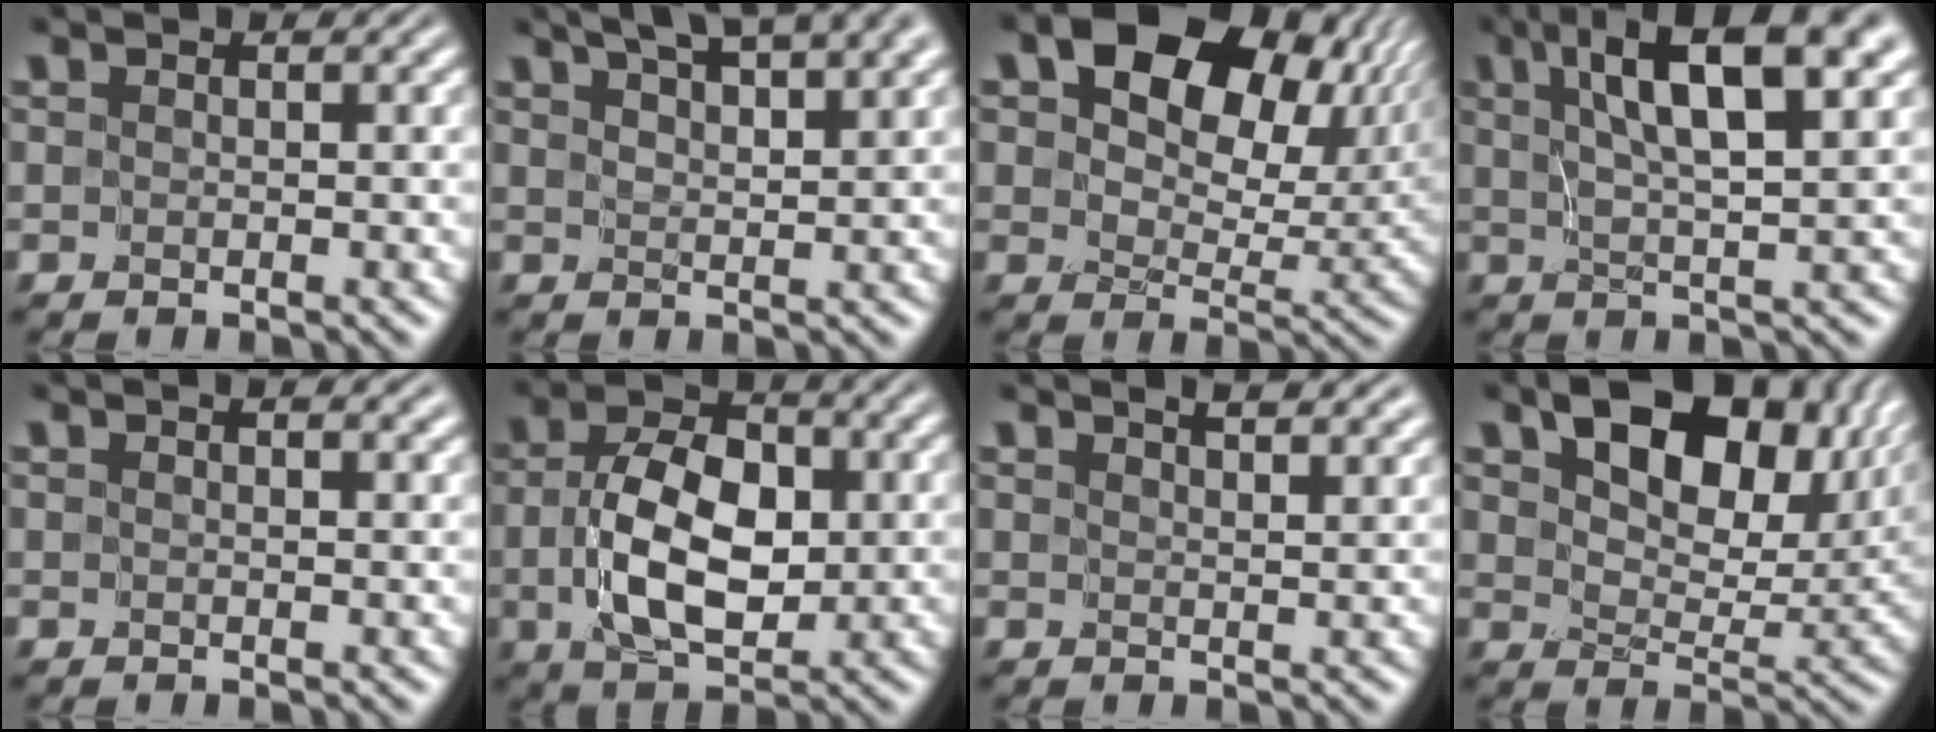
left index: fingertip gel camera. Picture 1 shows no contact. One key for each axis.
{"total": 7.2, "fx": 5.1, "fy": 2.0, "fz": 4.6, "tx": -0.053, "ty": 0.029, "tz": 0.053}
{"total": 13.9, "fx": 5.7, "fy": 8.6, "fz": 9.3, "tx": -0.130, "ty": 0.006, "tz": 0.096}
{"total": 9.4, "fx": 4.0, "fy": 2.6, "fz": 8.1, "tx": -0.120, "ty": 0.014, "tz": 0.062}
{"total": 2.2, "fx": 1.6, "fy": 0.8, "fz": 1.3, "tx": -0.001, "ty": 0.006, "tz": 0.006}
{"total": 7.2, "fx": -0.6, "fy": 4.4, "fz": 5.7, "tx": -0.113, "ty": 0.000, "tz": -0.011}
{"total": 4.4, "fx": 3.5, "fy": 1.3, "fz": 2.3, "tx": -0.011, "ty": 0.027, "tz": 0.021}
{"total": 10.5, "fx": 4.9, "fy": 6.0, "fz": 7.1, "tx": -0.113, "ty": 0.001, "tz": 0.092}